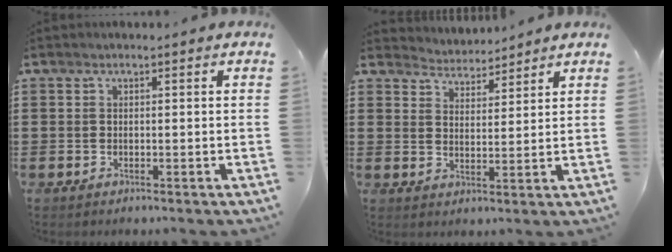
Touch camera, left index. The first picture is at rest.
{"total": 3.7, "force": [3.6, 0.4, -0.5], "torque": [-0.006, -0.017, 0.065]}